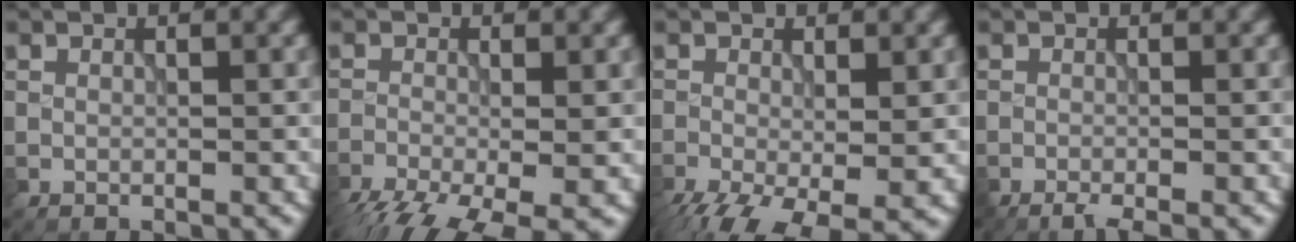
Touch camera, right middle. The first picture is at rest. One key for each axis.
{"total": 8.3, "fx": -5.4, "fy": 2.6, "fz": 5.7, "tx": -0.114, "ty": -0.039, "tz": -0.092}
{"total": 8.5, "fx": -4.3, "fy": 3.4, "fz": 6.5, "tx": -0.126, "ty": -0.037, "tz": -0.067}
{"total": 2.1, "fx": -1.5, "fy": 0.4, "fz": 1.4, "tx": -0.015, "ty": -0.005, "tz": -0.030}